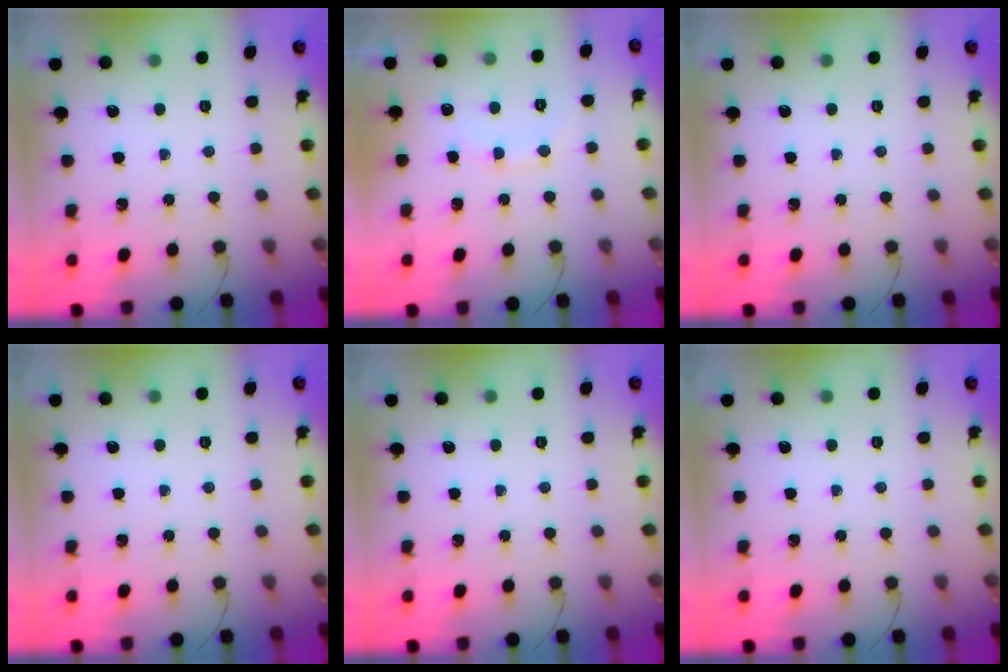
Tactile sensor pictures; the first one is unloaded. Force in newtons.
{"total": 7.8, "press": 7.7, "slide": 1.2}
{"total": 0.0}
{"total": 0.0}
{"total": 0.0}
{"total": 0.0}